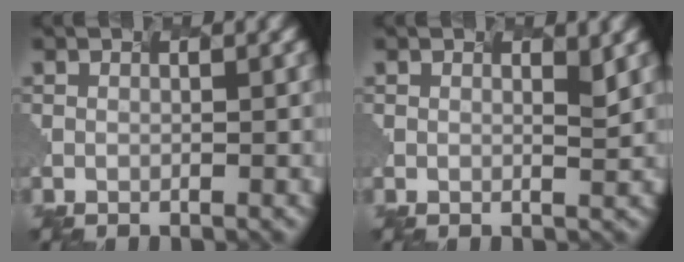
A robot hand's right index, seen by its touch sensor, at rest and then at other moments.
{"total": 1.0, "force": [0.9, 0.2, 0.4], "torque": [0.002, -0.001, 0.009]}